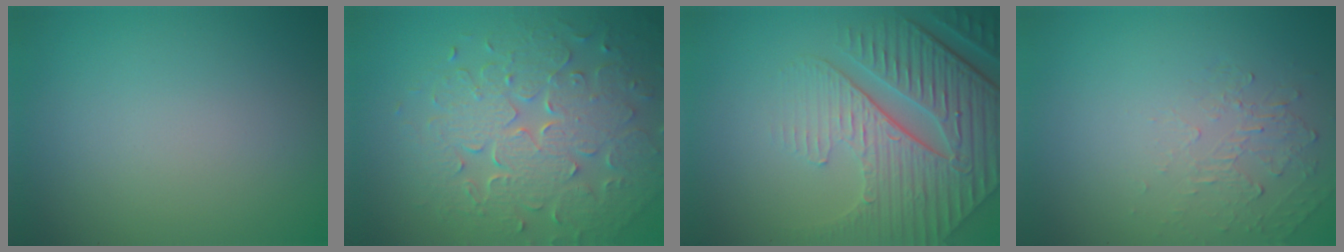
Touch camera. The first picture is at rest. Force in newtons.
{"total": 7.8, "press": 5.6, "slide": 5.4}
{"total": 8.6, "press": 6.2, "slide": 5.9}
{"total": 1.9, "press": 0.5, "slide": 1.9}